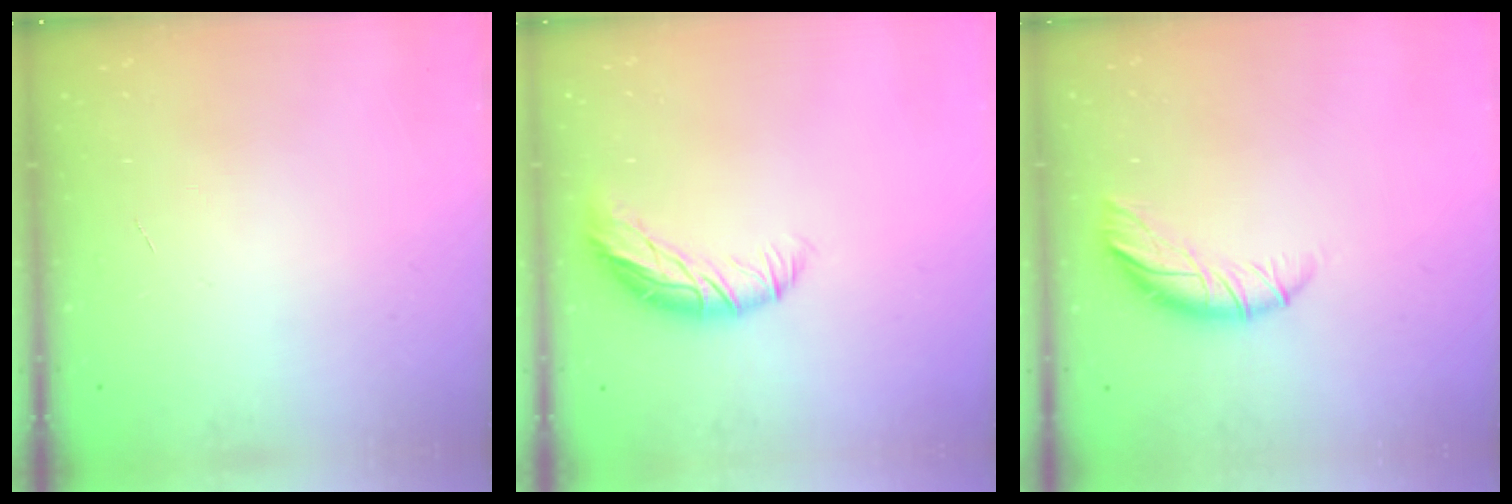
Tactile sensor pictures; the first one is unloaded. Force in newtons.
{"total": 10.5, "press": 10.3, "slide": 1.6}
{"total": 9.4, "press": 9.4, "slide": 1.1}